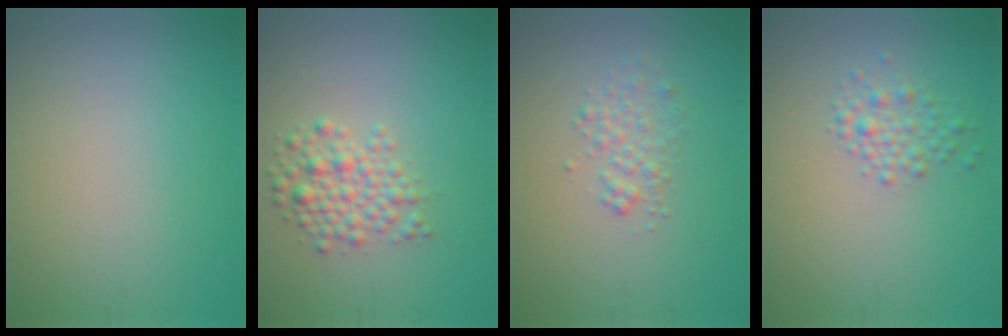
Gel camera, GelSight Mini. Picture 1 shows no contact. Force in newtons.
{"total": 3.2, "press": 3.2, "slide": 0.2}
{"total": 1.8, "press": 1.8, "slide": 0.0}
{"total": 2.1, "press": 2.1, "slide": 0.1}